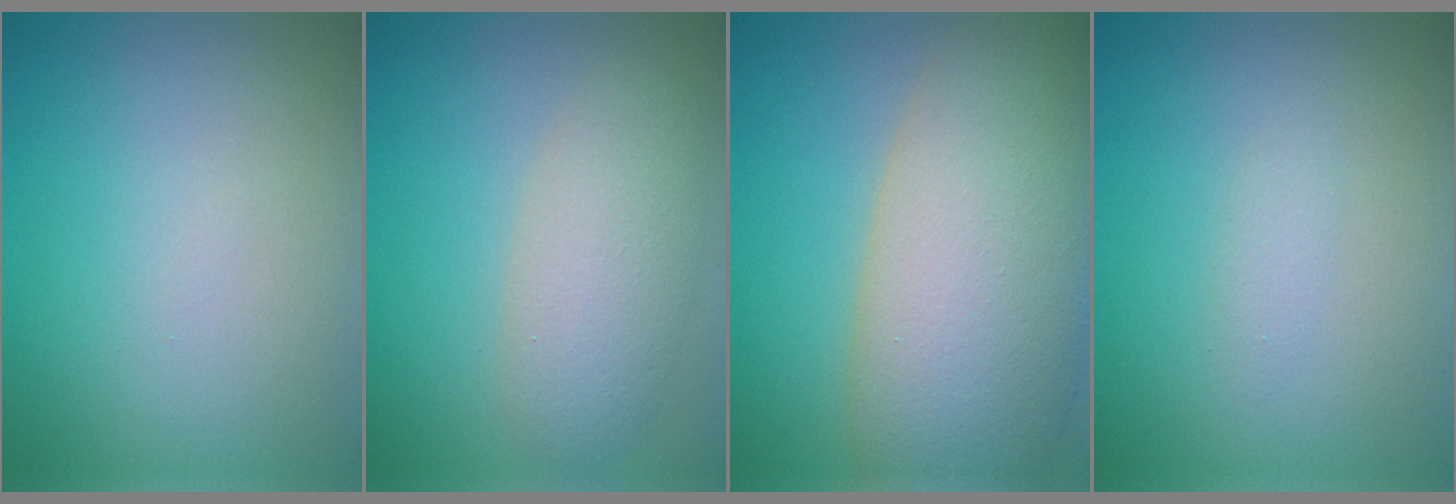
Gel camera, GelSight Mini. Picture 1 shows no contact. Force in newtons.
{"total": 4.2, "press": 4.1, "slide": 0.4}
{"total": 11.8, "press": 11.7, "slide": 1.0}
{"total": 0.9, "press": 0.9, "slide": 0.0}